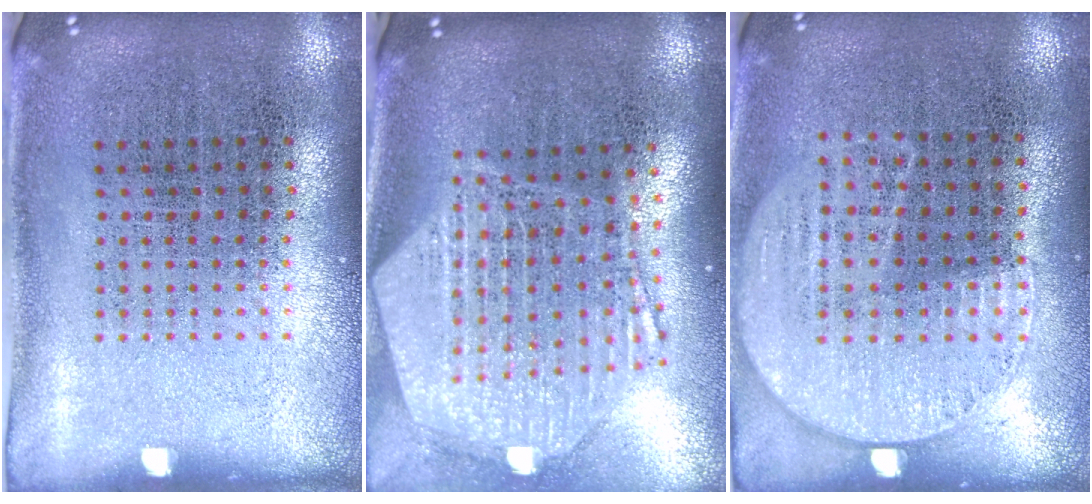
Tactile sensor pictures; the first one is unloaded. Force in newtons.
{"total": 3.0, "press": 2.4, "slide": 1.8}
{"total": 1.0, "press": 0.9, "slide": 0.5}